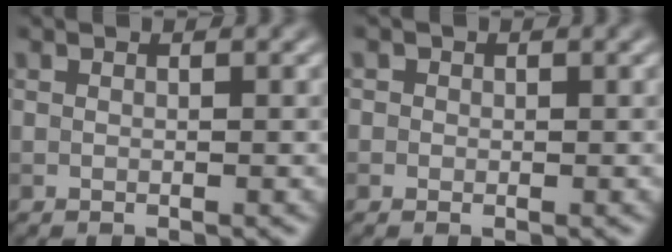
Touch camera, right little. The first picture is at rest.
{"total": 0.9, "force": [0.2, 0.8, 0.1], "torque": [0.004, -0.003, -0.003]}